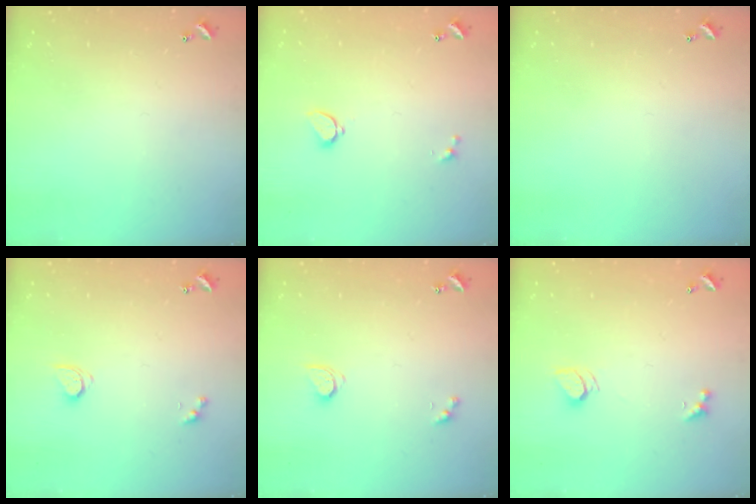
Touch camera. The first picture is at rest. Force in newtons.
{"total": 1.7, "press": 1.6, "slide": 0.5}
{"total": 0.0}
{"total": 2.6, "press": 2.6, "slide": 0.3}
{"total": 2.6, "press": 2.6, "slide": 0.3}
{"total": 2.5, "press": 2.4, "slide": 0.6}